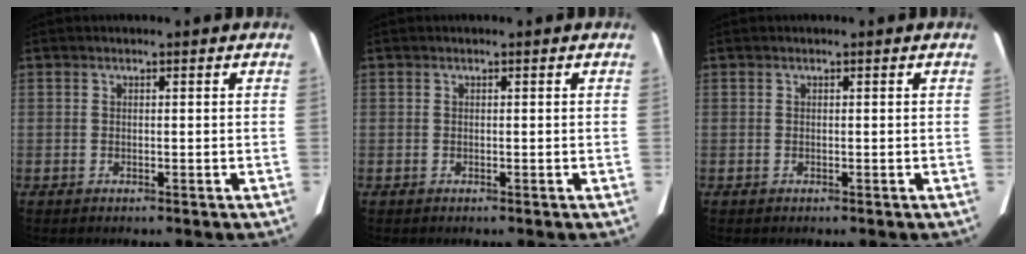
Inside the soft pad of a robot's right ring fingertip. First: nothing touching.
{"total": 0.0}
{"total": 0.0}